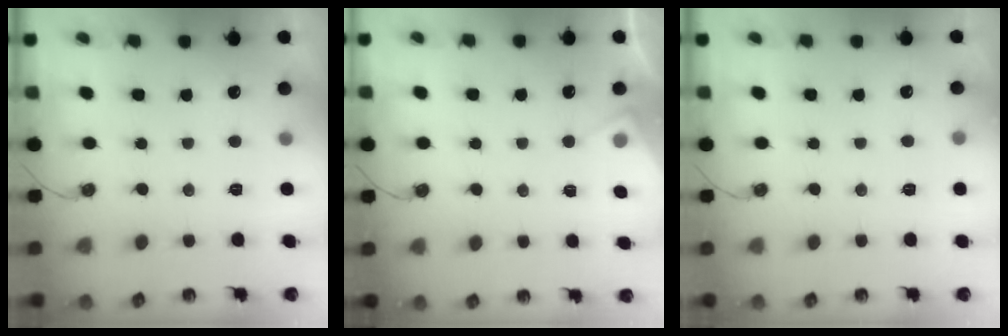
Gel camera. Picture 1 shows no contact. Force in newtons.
{"total": 4.9, "press": 4.8, "slide": 0.7}
{"total": 3.2, "press": 3.2, "slide": 0.6}